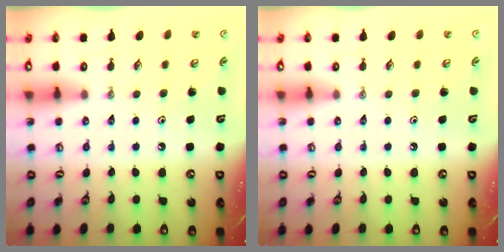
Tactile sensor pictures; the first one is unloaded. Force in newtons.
{"total": 0.0}